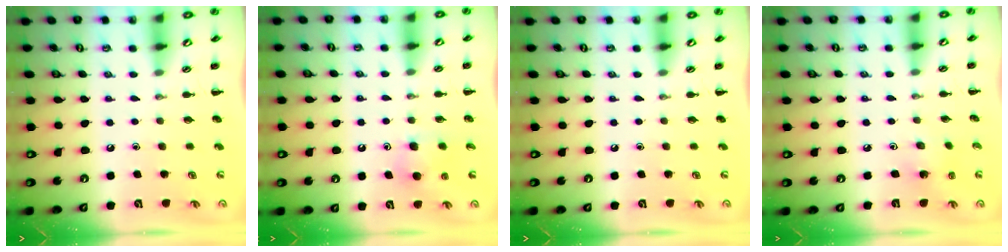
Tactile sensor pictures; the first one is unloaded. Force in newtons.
{"total": 6.4, "press": 6.2, "slide": 1.4}
{"total": 0.0}
{"total": 2.1, "press": 2.0, "slide": 0.7}